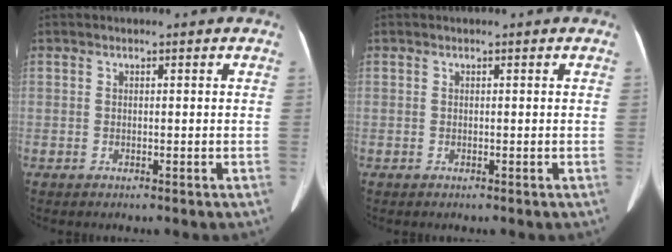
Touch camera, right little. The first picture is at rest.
{"total": 0.0}